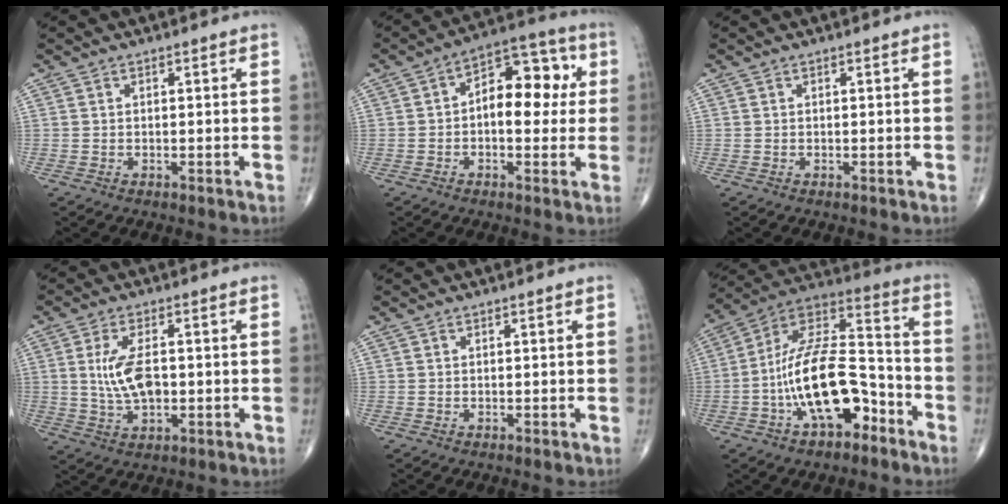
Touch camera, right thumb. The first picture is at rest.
{"total": 12.5, "force": [1.1, 7.3, 10.1], "torque": [-0.107, 0.031, 0.007]}
{"total": 0.0}
{"total": 7.9, "force": [0.3, 3.9, 6.8], "torque": [-0.133, -0.002, 0.010]}
{"total": 0.0}
{"total": 18.8, "force": [-6.9, 9.1, 14.9], "torque": [-0.245, 0.067, -0.120]}